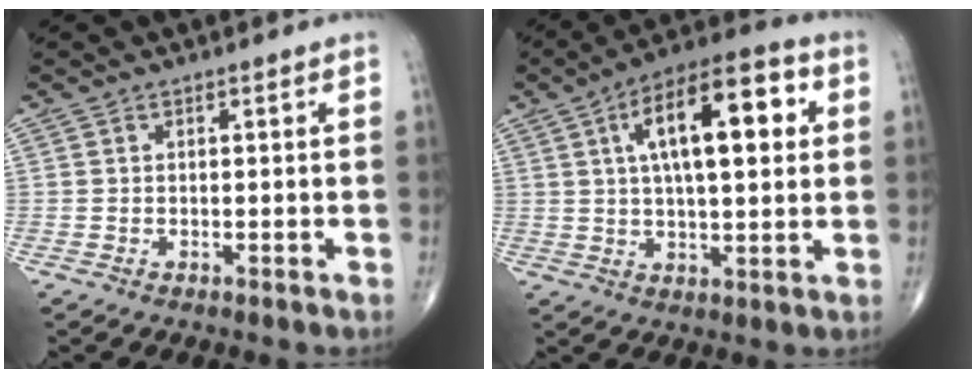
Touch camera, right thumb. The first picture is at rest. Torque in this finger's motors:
{"motor_torque": [0.67, 4.34, 2.05, 0.50, 0.17]}